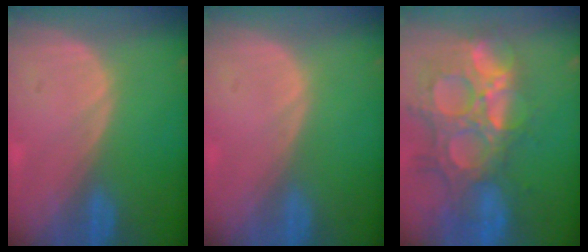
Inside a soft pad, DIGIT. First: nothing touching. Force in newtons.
{"total": 0.0}
{"total": 14.8, "press": 12.3, "slide": 8.3}